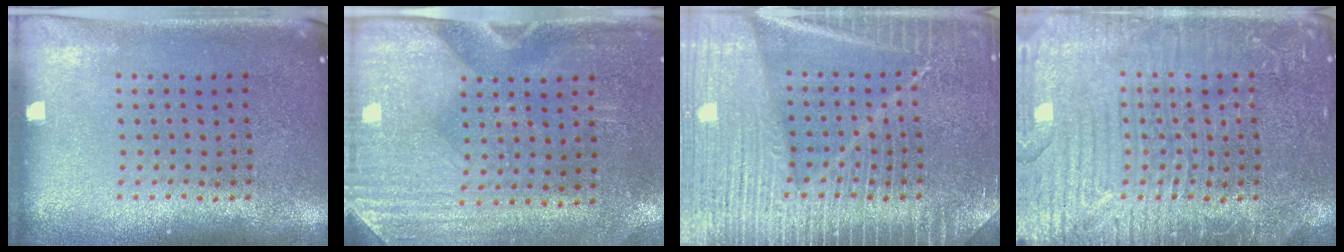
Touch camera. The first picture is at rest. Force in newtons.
{"total": 3.0, "press": 2.6, "slide": 1.5}
{"total": 6.6, "press": 6.5, "slide": 0.9}
{"total": 3.9, "press": 3.9, "slide": 0.6}